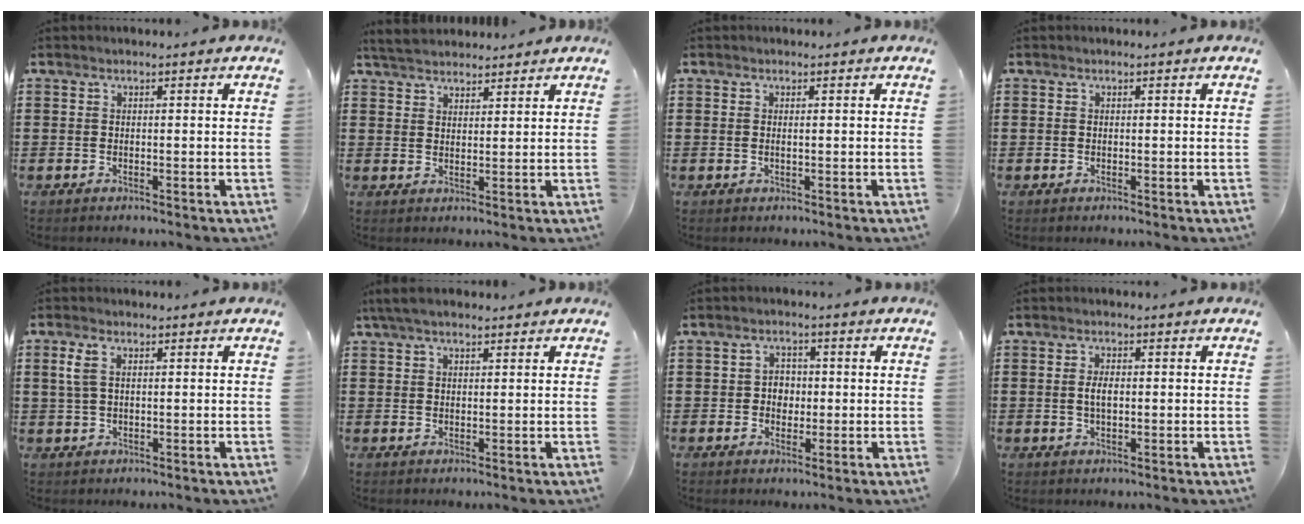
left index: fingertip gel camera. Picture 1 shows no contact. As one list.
[{"total": 3.7, "force": [3.4, 1.0, 0.7], "torque": [-0.024, -0.002, 0.065]}, {"total": 0.6, "force": [0.2, 0.0, 0.6], "torque": [-0.013, -0.003, 0.005]}, {"total": 0.0}, {"total": 3.4, "force": [0.9, 1.7, 2.7], "torque": [-0.074, 0.002, 0.012]}, {"total": 2.8, "force": [1.9, 1.1, 1.8], "torque": [-0.040, 0.008, 0.035]}, {"total": 2.7, "force": [-0.2, 2.3, 1.4], "torque": [-0.028, 0.004, -0.010]}, {"total": 2.6, "force": [0.0, 1.1, 2.3], "torque": [-0.055, 0.000, -0.004]}]